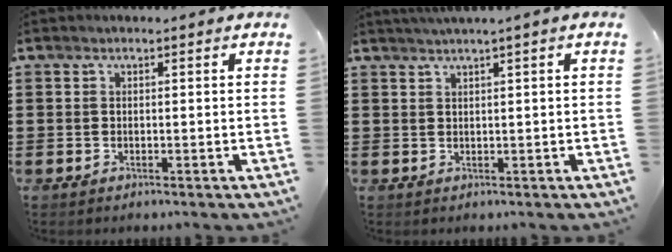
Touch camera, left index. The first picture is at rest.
{"total": 1.3, "force": [0.9, -0.5, 0.8], "torque": [-0.014, -0.003, 0.015]}